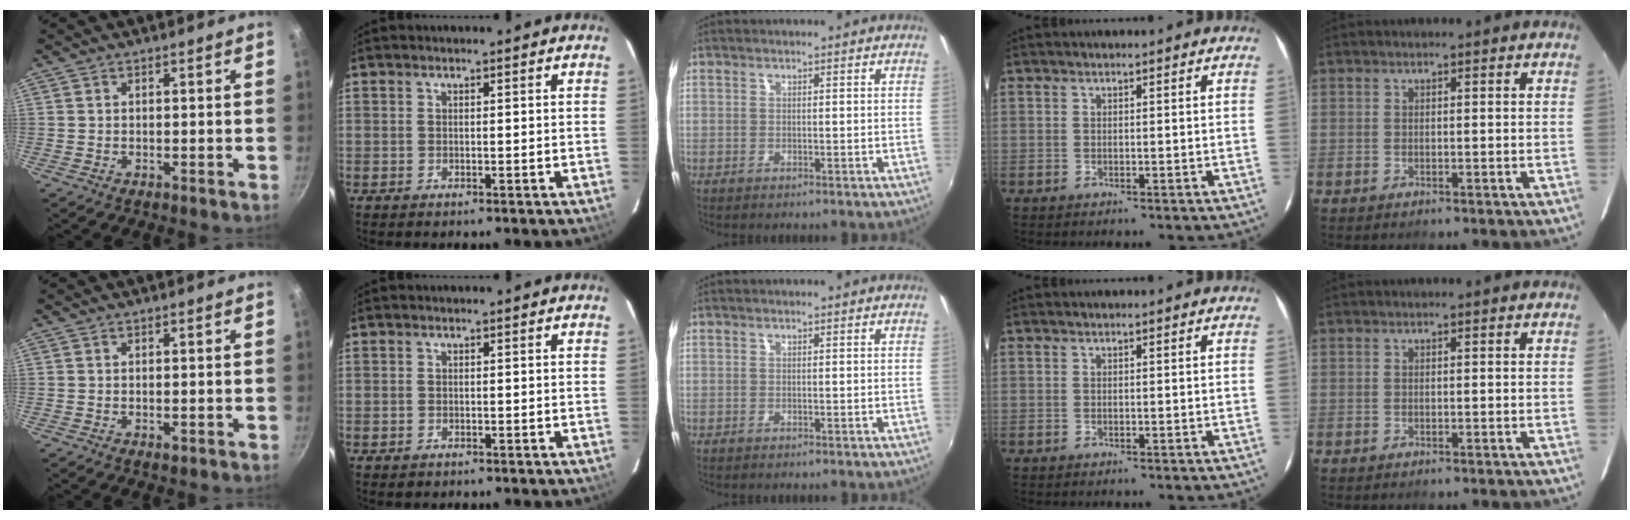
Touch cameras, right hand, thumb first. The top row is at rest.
{"thumb": {"total": 1.0, "force": [-0.4, 0.5, 0.9], "torque": [-0.014, -0.002, -0.004]}, "index": {"total": 0.7, "force": [-0.4, 0.5, 0.1], "torque": [-0.001, 0.001, -0.005]}}